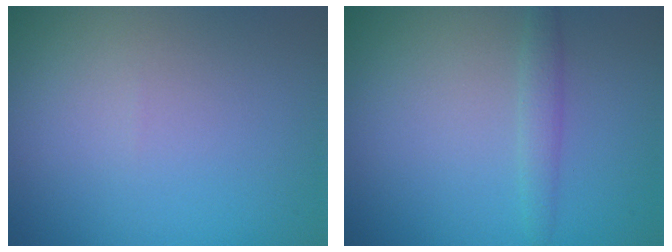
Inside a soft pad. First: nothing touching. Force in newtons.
{"total": 1.4, "press": 1.4, "slide": 0.1}